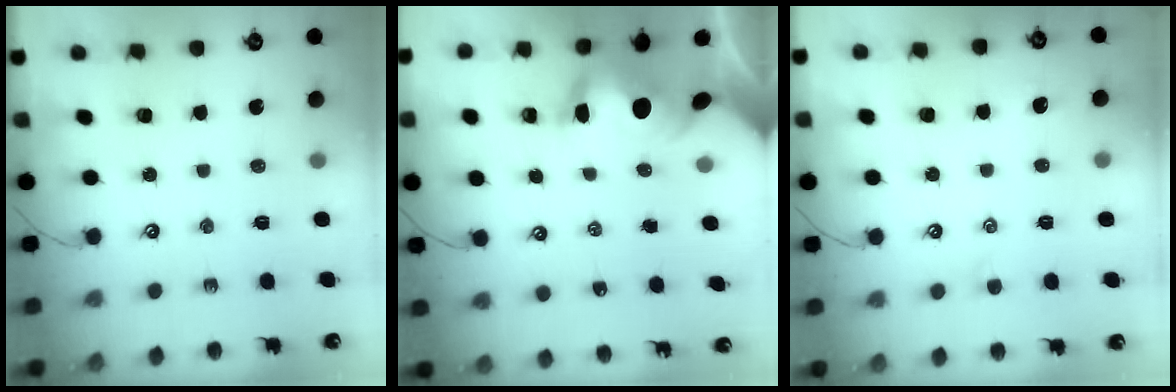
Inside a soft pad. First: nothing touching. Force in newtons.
{"total": 9.1, "press": 9.0, "slide": 1.3}
{"total": 0.6, "press": 0.5, "slide": 0.4}